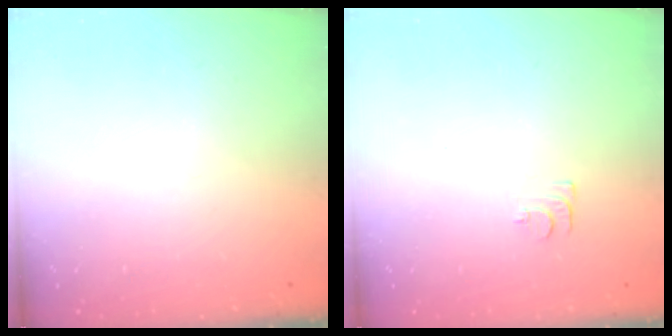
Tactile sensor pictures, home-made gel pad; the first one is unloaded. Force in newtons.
{"total": 5.2, "press": 5.1, "slide": 0.6}